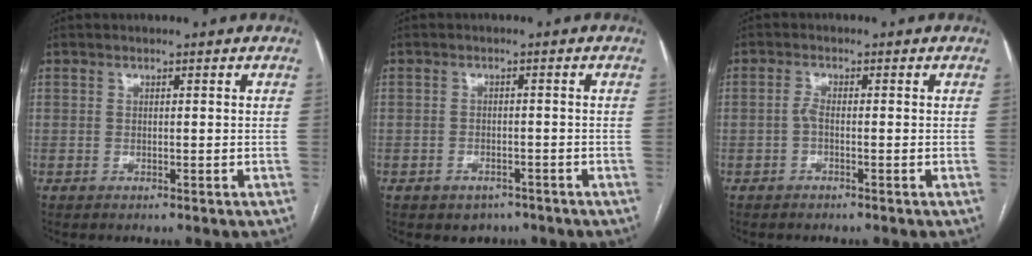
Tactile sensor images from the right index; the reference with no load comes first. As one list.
[{"total": 3.1, "force": [-2.2, 2.2, 0.6], "torque": [-0.008, 0.008, -0.020]}, {"total": 1.4, "force": [-0.5, 0.4, 1.3], "torque": [-0.024, 0.004, -0.012]}]